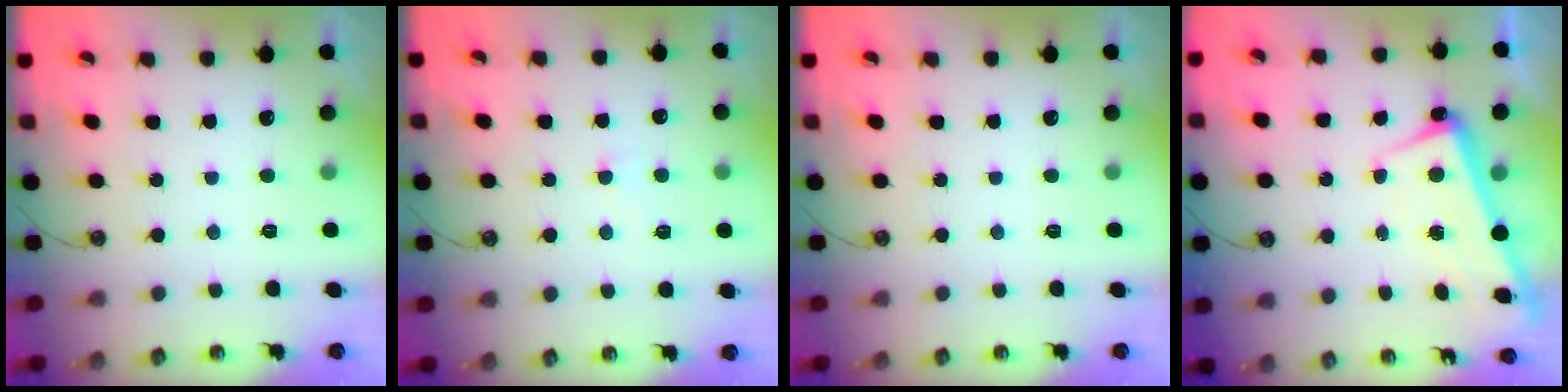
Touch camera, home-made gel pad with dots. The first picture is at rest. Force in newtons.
{"total": 1.8, "press": 1.7, "slide": 0.5}
{"total": 0.0}
{"total": 2.2, "press": 2.1, "slide": 0.8}